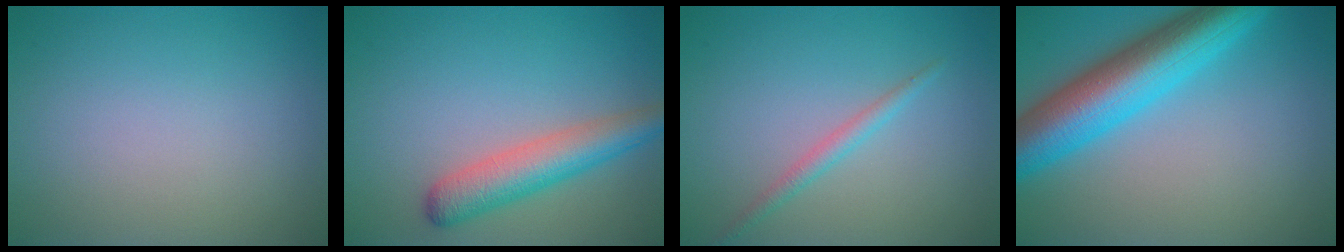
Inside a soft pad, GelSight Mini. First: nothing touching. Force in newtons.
{"total": 4.6, "press": 4.6, "slide": 0.2}
{"total": 1.5, "press": 1.5, "slide": 0.0}
{"total": 9.1, "press": 9.1, "slide": 0.5}